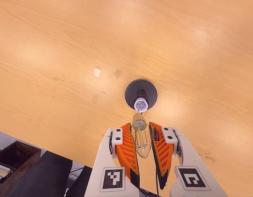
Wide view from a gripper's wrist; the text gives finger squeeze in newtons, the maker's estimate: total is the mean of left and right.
{"total": 21.4, "left": 24.6, "right": 18.1}